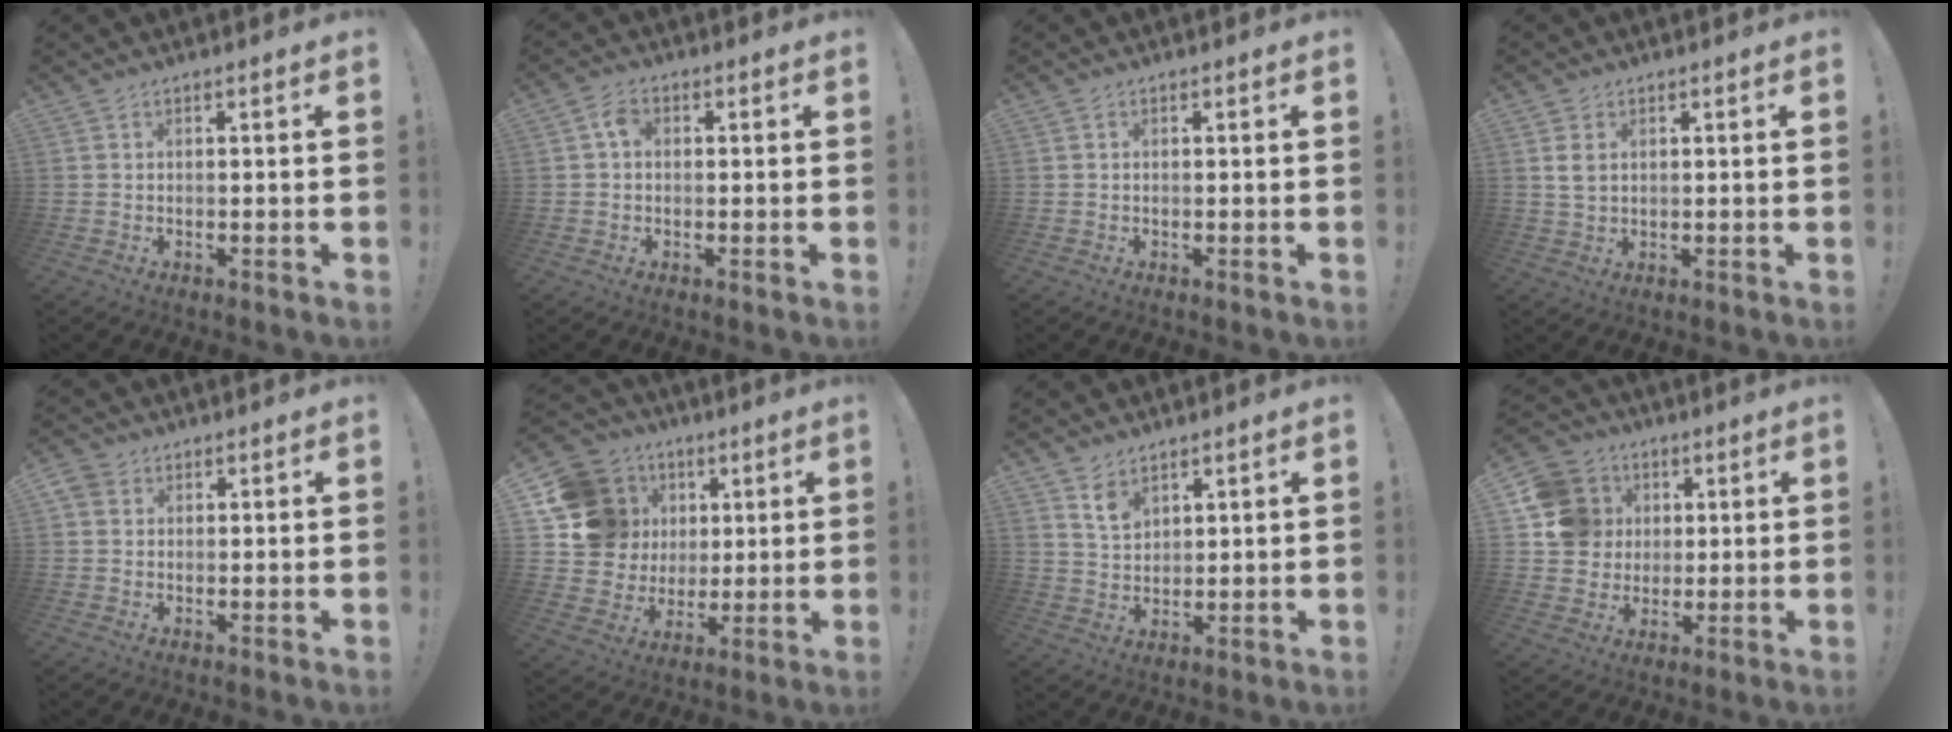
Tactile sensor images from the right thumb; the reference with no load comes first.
{"total": 3.6, "force": [0.3, 2.3, 2.7], "torque": [-0.047, 0.009, 0.006]}
{"total": 0.0}
{"total": 3.6, "force": [1.2, 2.3, 2.5], "torque": [-0.044, -0.005, 0.019]}
{"total": 3.1, "force": [1.2, 2.6, 1.2], "torque": [-0.029, 0.004, 0.025]}
{"total": 17.9, "force": [4.9, 15.9, 6.6], "torque": [-0.105, -0.006, 0.133]}
{"total": 6.0, "force": [4.3, 3.3, 2.4], "torque": [-0.036, -0.025, 0.078]}
{"total": 13.7, "force": [2.9, 12.5, 4.7], "torque": [-0.065, 0.000, 0.066]}